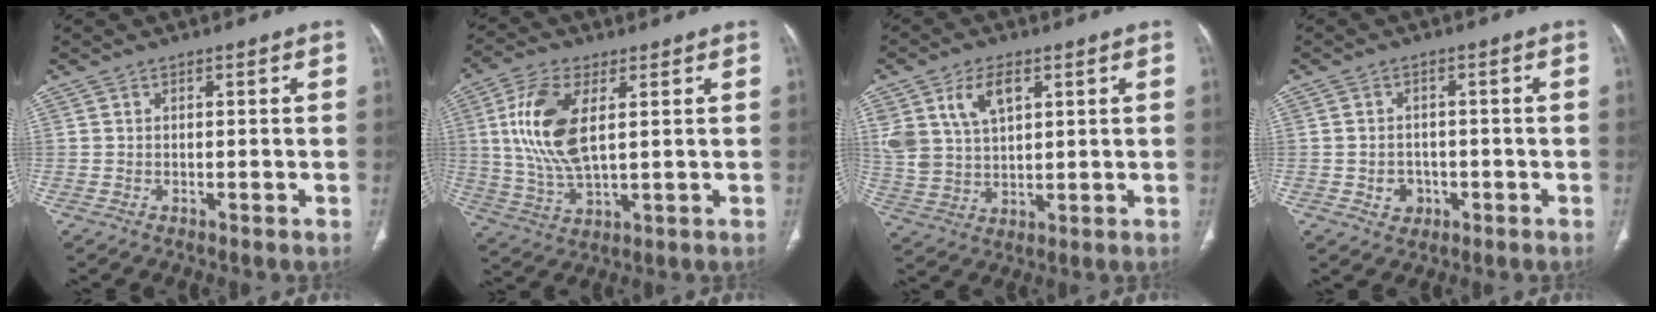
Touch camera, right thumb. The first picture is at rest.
{"total": 14.0, "force": [3.2, 6.4, 12.0], "torque": [-0.252, -0.009, 0.069]}
{"total": 10.7, "force": [4.4, 6.5, 7.3], "torque": [-0.137, -0.008, 0.094]}
{"total": 3.8, "force": [-1.1, 3.3, 1.5], "torque": [-0.008, 0.008, -0.012]}